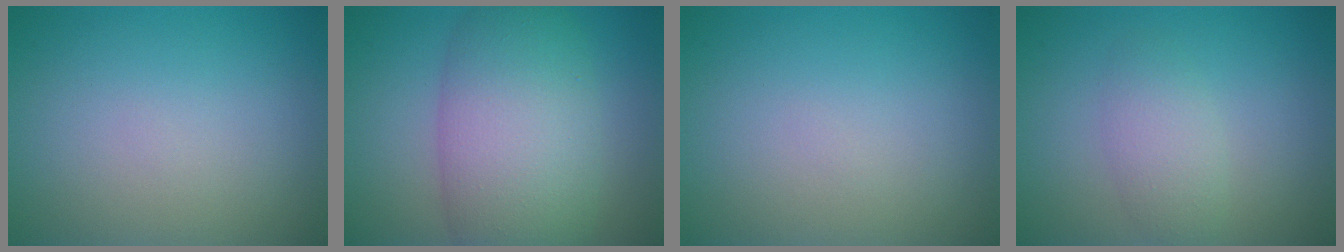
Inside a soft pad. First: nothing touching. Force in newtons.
{"total": 9.3, "press": 9.3, "slide": 0.3}
{"total": 0.0}
{"total": 2.3, "press": 2.3, "slide": 0.1}